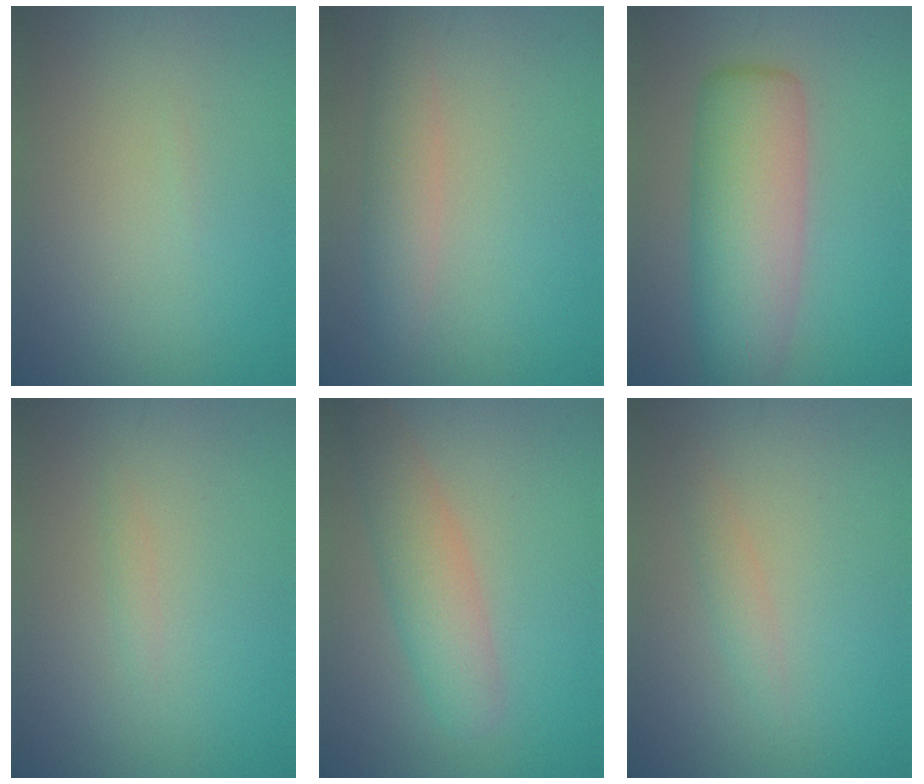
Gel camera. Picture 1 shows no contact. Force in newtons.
{"total": 2.8, "press": 2.8, "slide": 0.0}
{"total": 7.8, "press": 7.8, "slide": 0.2}
{"total": 0.7, "press": 0.6, "slide": 0.1}
{"total": 4.1, "press": 4.1, "slide": 0.3}
{"total": 1.3, "press": 1.3, "slide": 0.0}